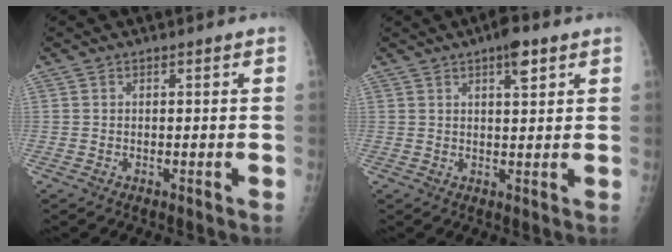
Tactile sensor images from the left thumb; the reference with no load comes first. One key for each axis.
{"total": 4.4, "fx": 2.6, "fy": 1.3, "fz": 3.3, "tx": -0.043, "ty": -0.009, "tz": 0.036}